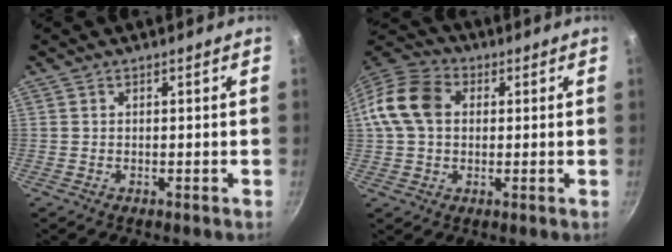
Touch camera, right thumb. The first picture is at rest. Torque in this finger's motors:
{"motor_torque": [-0.13, 0.33, -0.16, 0.19, 0.18]}